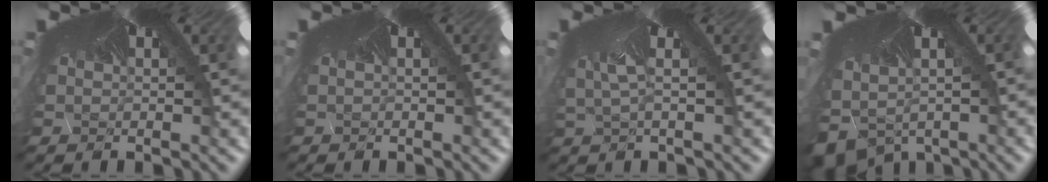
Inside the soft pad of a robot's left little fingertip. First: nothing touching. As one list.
[{"total": 0.0}, {"total": 2.9, "force": [-2.1, -1.9, -0.3], "torque": [-0.002, -0.027, -0.010]}, {"total": 5.8, "force": [-5.8, -0.5, -0.8], "torque": [-0.009, -0.069, -0.065]}]